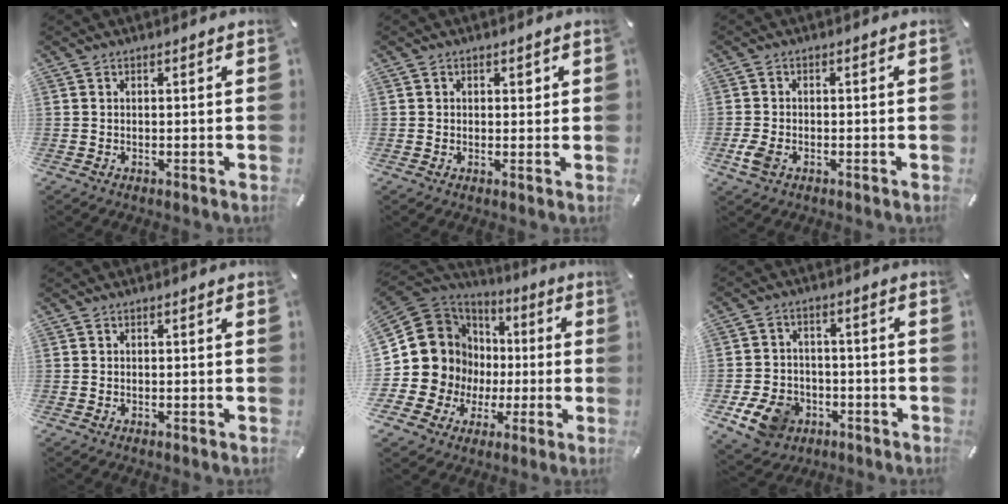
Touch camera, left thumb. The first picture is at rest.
{"total": 1.5, "force": [0.4, 1.3, 0.4], "torque": [0.007, 0.001, 0.002]}
{"total": 3.9, "force": [-1.5, 2.5, 2.6], "torque": [-0.070, -0.003, -0.031]}
{"total": 0.0}
{"total": 17.7, "force": [0.1, 16.6, 6.0], "torque": [-0.128, -0.013, 0.035]}
{"total": 9.7, "force": [-4.2, 7.6, 4.4], "torque": [-0.089, 0.033, -0.072]}